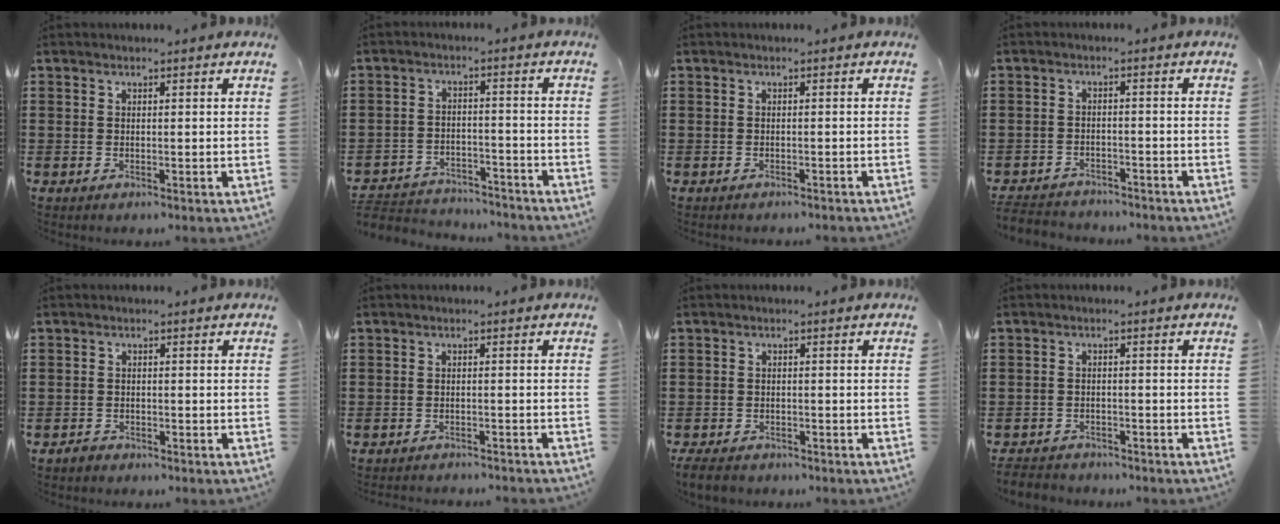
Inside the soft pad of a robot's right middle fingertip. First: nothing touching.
{"total": 4.0, "force": [-3.9, 0.8, 0.0], "torque": [-0.012, 0.002, -0.085]}
{"total": 0.6, "force": [-0.6, 0.0, 0.0], "torque": [-0.002, -0.001, -0.012]}
{"total": 3.2, "force": [-3.1, 0.6, -0.2], "torque": [-0.010, -0.004, -0.070]}
{"total": 1.2, "force": [-1.0, 0.6, 0.1], "torque": [-0.006, 0.001, -0.022]}
{"total": 1.5, "force": [-1.5, 0.0, -0.1], "torque": [-0.004, 0.001, -0.033]}
{"total": 2.5, "force": [-2.4, 0.7, 0.4], "torque": [-0.024, -0.004, -0.054]}
{"total": 2.7, "force": [-2.6, 0.6, -0.3], "torque": [-0.001, -0.002, -0.057]}